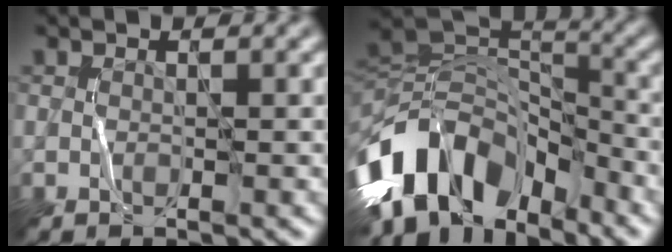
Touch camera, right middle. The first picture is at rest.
{"total": 10.6, "force": [-5.6, 6.6, 6.2], "torque": [-0.113, 0.022, -0.111]}